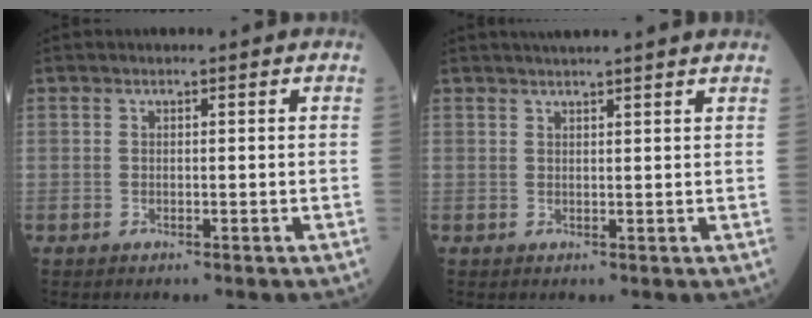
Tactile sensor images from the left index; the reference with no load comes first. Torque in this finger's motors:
{"motor_torque": [0.24, -0.21, 0.04, 0.04]}